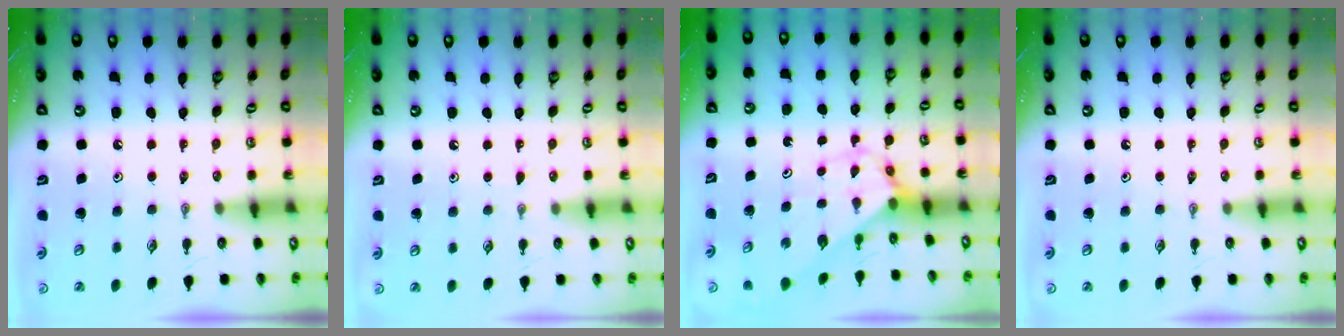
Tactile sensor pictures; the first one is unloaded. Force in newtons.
{"total": 4.9, "press": 4.9, "slide": 0.5}
{"total": 2.7, "press": 2.7, "slide": 0.1}
{"total": 0.0}